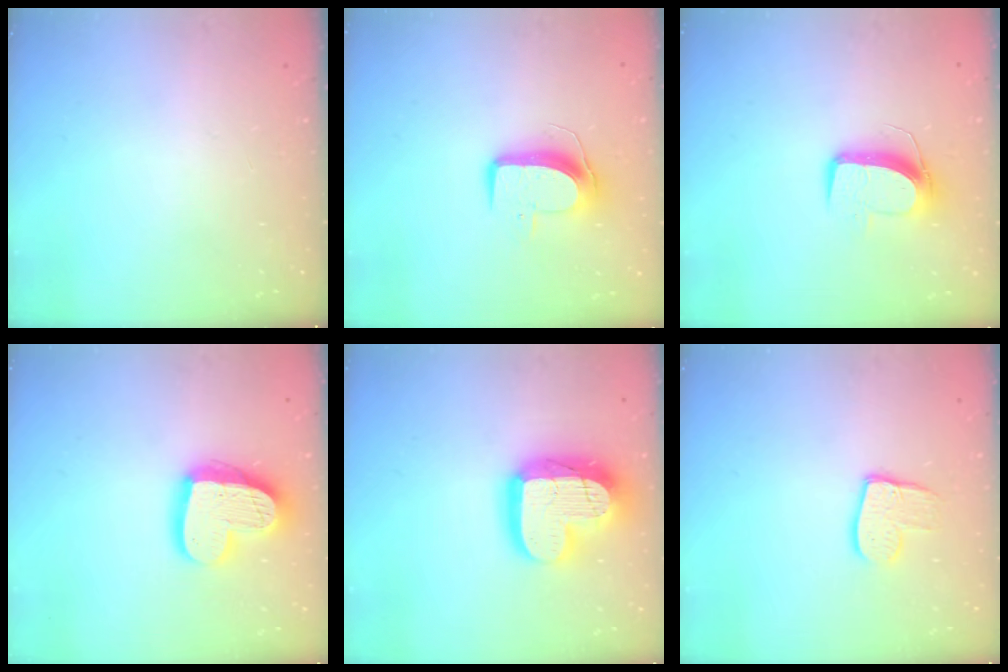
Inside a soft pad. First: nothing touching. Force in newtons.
{"total": 9.5, "press": 9.5, "slide": 0.5}
{"total": 10.5, "press": 10.5, "slide": 0.8}
{"total": 20.0, "press": 20.0, "slide": 1.7}
{"total": 21.7, "press": 21.6, "slide": 1.9}
{"total": 10.0, "press": 9.9, "slide": 0.7}